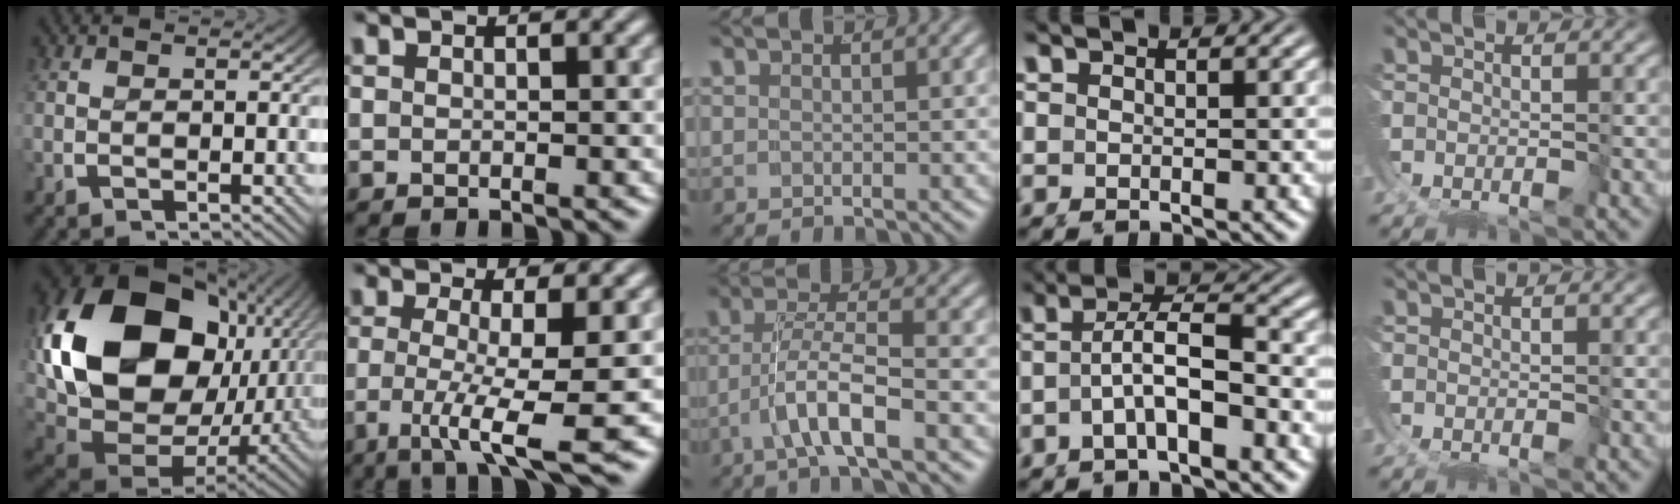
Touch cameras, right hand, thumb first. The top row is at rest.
{"thumb": {"total": 24.7, "force": [0.7, 16.6, 18.4], "torque": [-0.373, -0.058, 0.048]}, "index": {"total": 7.3, "force": [-4.7, 0.8, 5.5], "torque": [-0.107, -0.046, -0.051]}, "middle": {"total": 4.2, "force": [-1.7, 1.2, 3.6], "torque": [-0.060, 0.003, -0.032]}, "ring": {"total": 4.2, "force": [-0.4, 2.0, 3.7], "torque": [-0.068, -0.006, -0.007]}}